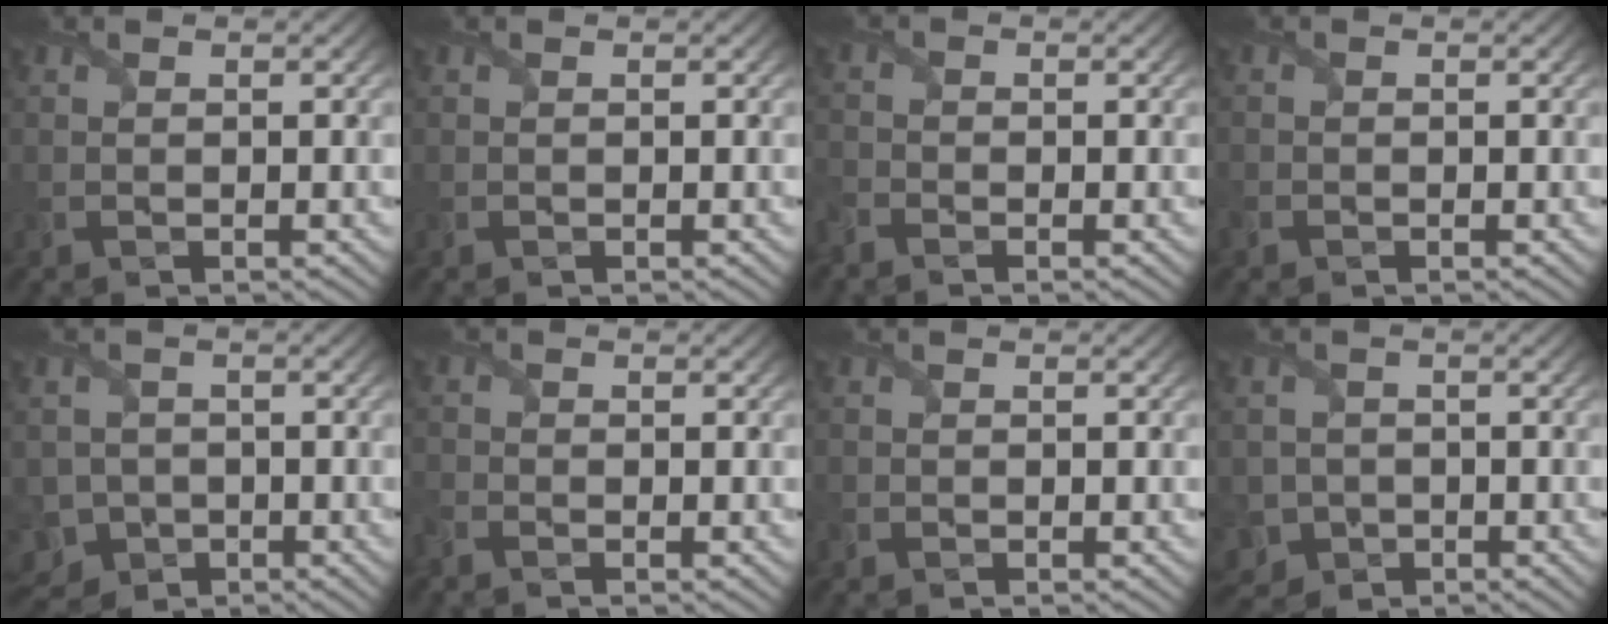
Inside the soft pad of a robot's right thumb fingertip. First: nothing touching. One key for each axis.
{"total": 0.0}
{"total": 2.4, "fx": -2.0, "fy": 0.9, "fz": 0.7, "tx": -0.023, "ty": -0.012, "tz": -0.055}
{"total": 1.2, "fx": -0.9, "fy": 0.8, "fz": 0.3, "tx": -0.010, "ty": -0.005, "tz": -0.022}
{"total": 6.0, "fx": -2.8, "fy": 5.0, "fz": 1.9, "tx": -0.053, "ty": -0.022, "tz": -0.051}
{"total": 2.1, "fx": -1.7, "fy": 0.8, "fz": 0.7, "tx": -0.025, "ty": -0.012, "tz": -0.048}
{"total": 0.9, "fx": -0.7, "fy": 0.5, "fz": 0.1, "tx": -0.005, "ty": -0.005, "tz": -0.015}
{"total": 4.2, "fx": -1.7, "fy": 3.8, "fz": 0.9, "tx": -0.030, "ty": -0.012, "tz": -0.039}